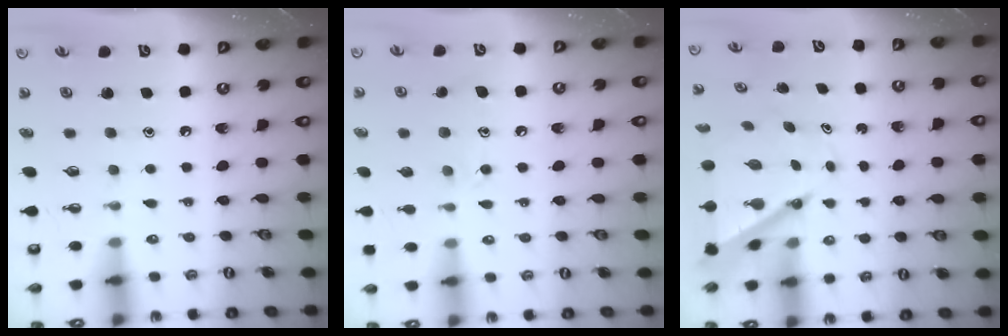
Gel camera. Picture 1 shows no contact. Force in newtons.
{"total": 11.2, "press": 11.2, "slide": 0.8}
{"total": 7.0, "press": 6.9, "slide": 0.6}